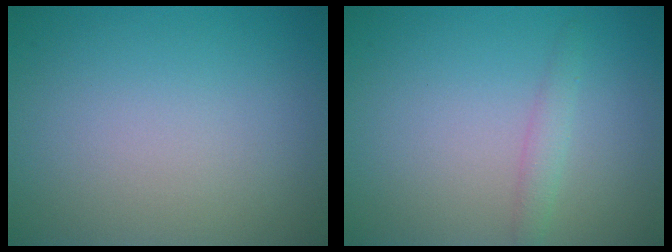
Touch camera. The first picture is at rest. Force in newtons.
{"total": 1.4, "press": 1.4, "slide": 0.0}